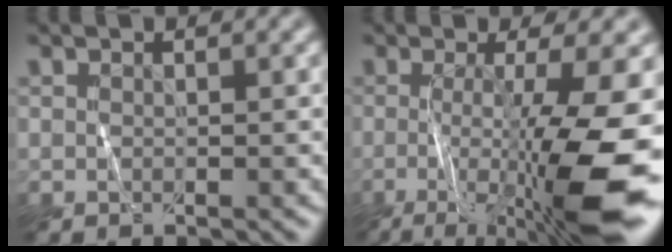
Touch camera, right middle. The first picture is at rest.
{"total": 10.9, "force": [-2.3, 2.5, 10.4], "torque": [-0.168, -0.025, -0.032]}